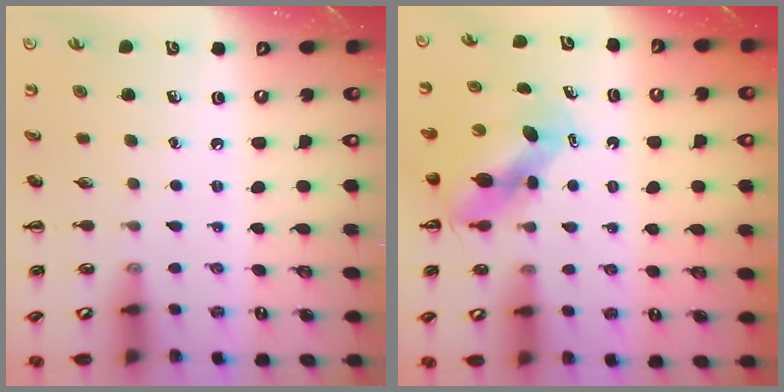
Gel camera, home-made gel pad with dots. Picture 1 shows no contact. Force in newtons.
{"total": 6.2, "press": 6.2, "slide": 0.9}